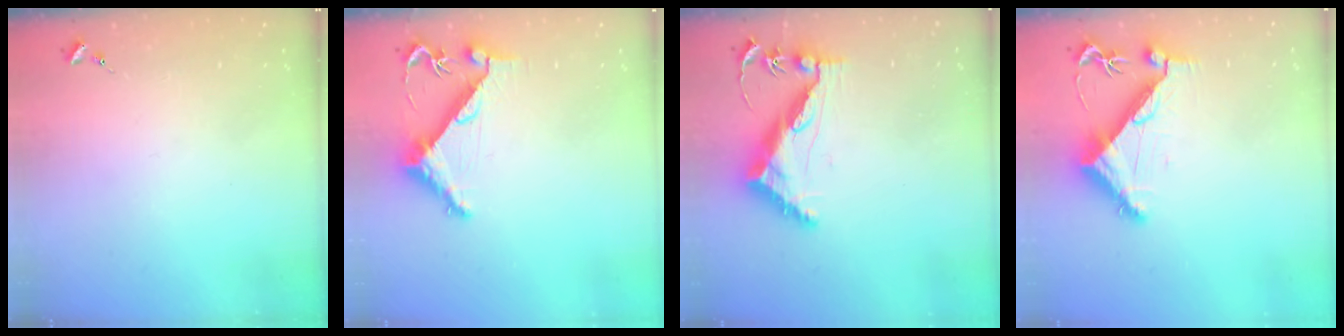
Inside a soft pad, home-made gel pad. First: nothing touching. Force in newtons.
{"total": 6.3, "press": 6.3, "slide": 0.6}
{"total": 12.8, "press": 12.8, "slide": 0.8}
{"total": 7.1, "press": 7.1, "slide": 1.1}